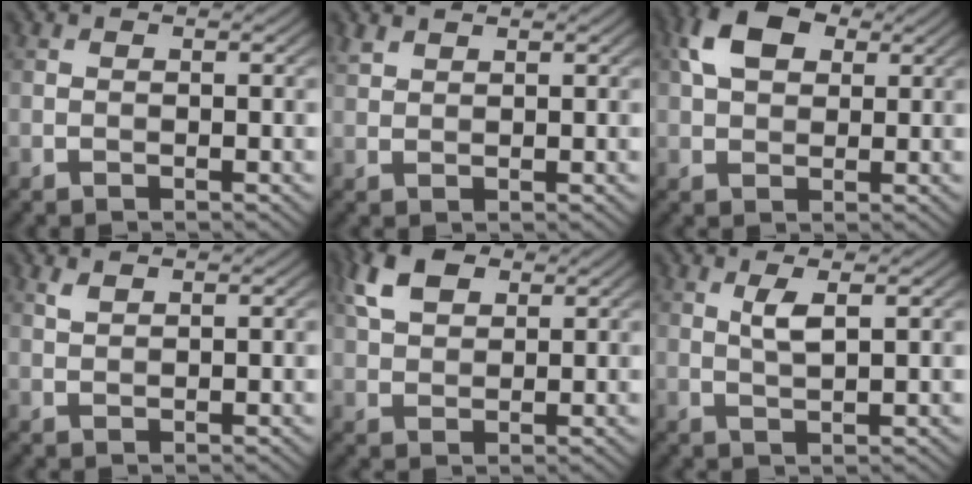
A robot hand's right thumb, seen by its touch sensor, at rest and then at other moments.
{"total": 1.7, "force": [1.5, 0.7, 0.6], "torque": [-0.018, 0.002, 0.036]}
{"total": 6.7, "force": [2.5, 4.3, 4.5], "torque": [-0.098, 0.012, 0.039]}
{"total": 1.3, "force": [1.0, 0.3, 0.7], "torque": [-0.026, 0.003, 0.025]}
{"total": 6.1, "force": [3.0, 3.5, 4.0], "torque": [-0.093, 0.013, 0.055]}
{"total": 2.6, "force": [1.1, 0.5, 2.4], "torque": [-0.053, 0.000, 0.022]}